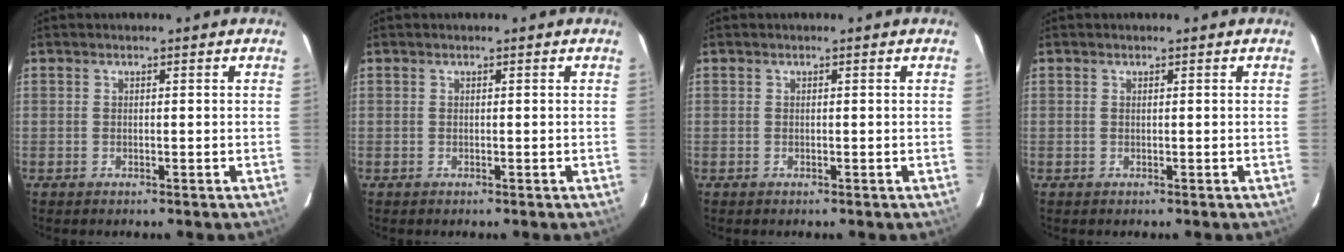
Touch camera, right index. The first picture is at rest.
{"total": 0.0}
{"total": 0.0}
{"total": 0.0}